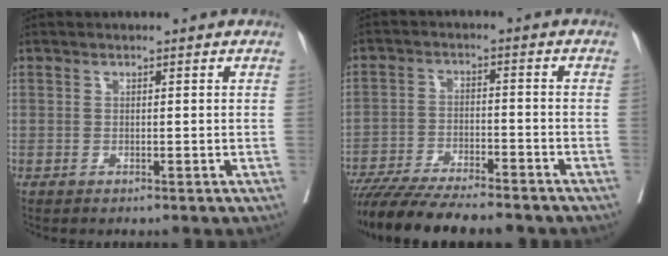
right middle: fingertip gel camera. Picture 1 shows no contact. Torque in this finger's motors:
{"motor_torque": [1.07, -1.07, 0.51, 0.12]}